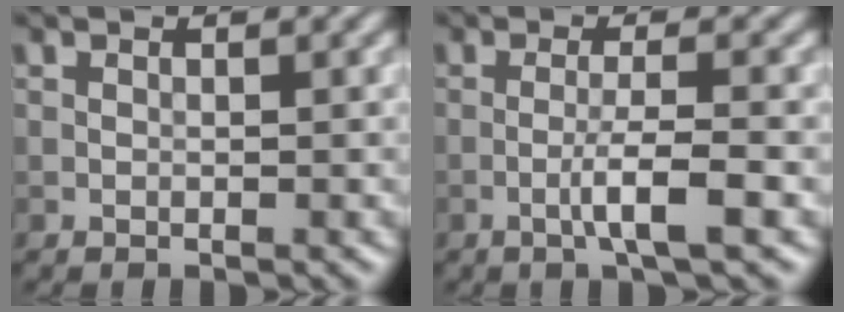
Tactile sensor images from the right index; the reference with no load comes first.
{"total": 3.2, "force": [-1.2, 0.2, 2.9], "torque": [-0.052, 0.007, -0.028]}